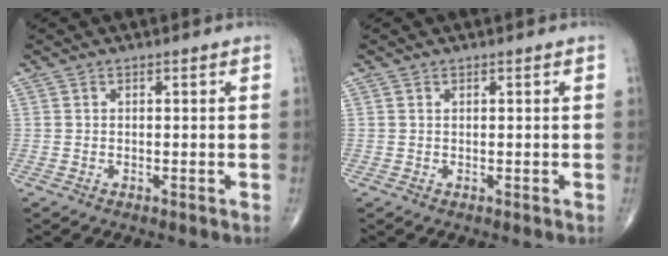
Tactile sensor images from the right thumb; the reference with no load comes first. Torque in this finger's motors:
{"motor_torque": [-0.19, 0.01, -0.09, -0.15, -0.02]}